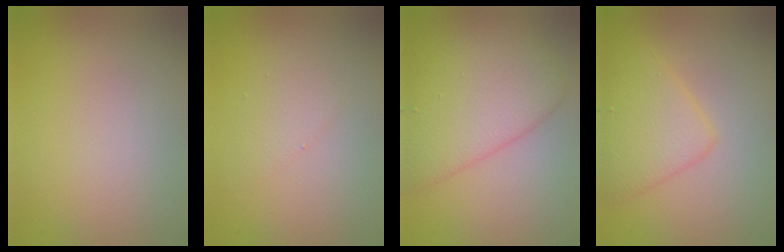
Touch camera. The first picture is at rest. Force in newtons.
{"total": 1.4, "press": 1.4, "slide": 0.1}
{"total": 7.5, "press": 7.5, "slide": 0.3}
{"total": 4.1, "press": 4.1, "slide": 0.2}